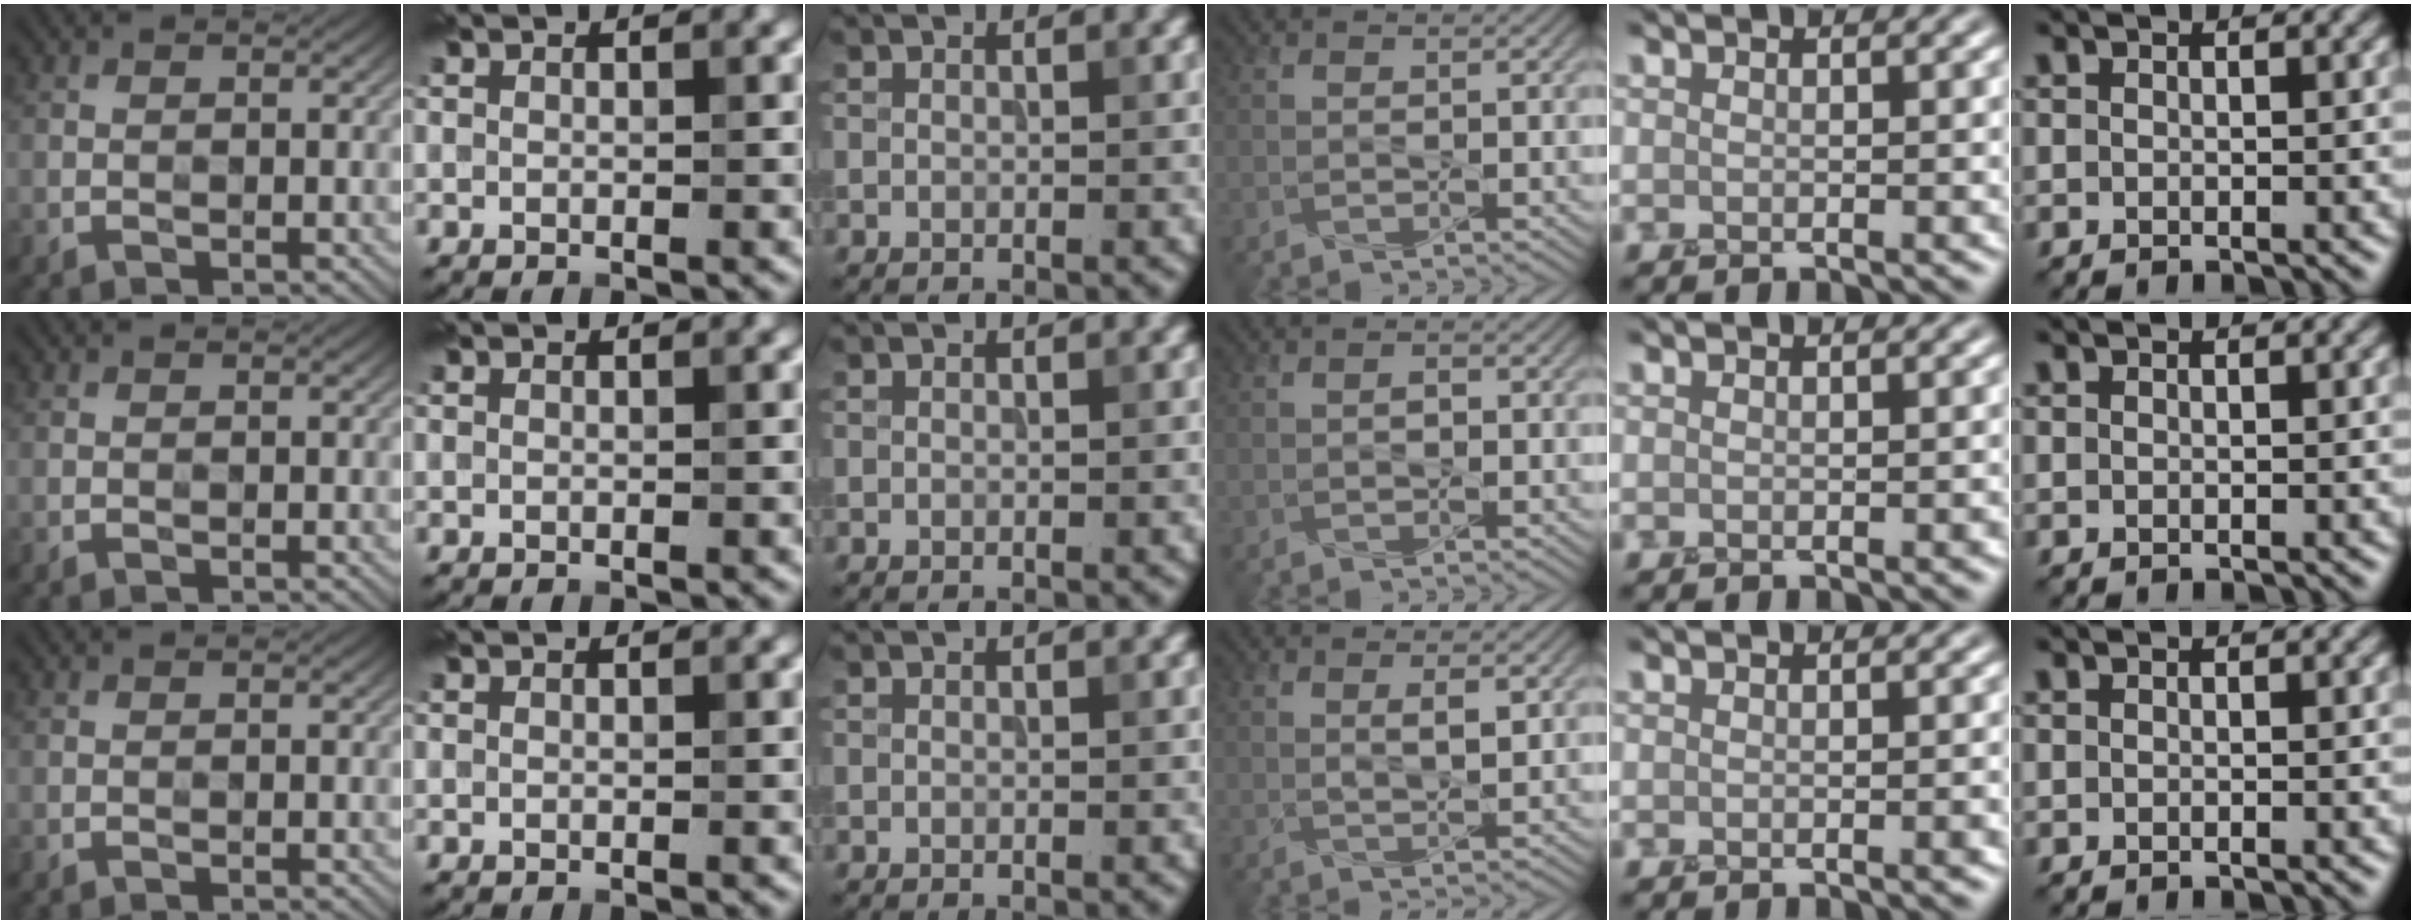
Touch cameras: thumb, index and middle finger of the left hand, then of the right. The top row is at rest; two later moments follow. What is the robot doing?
{"motion": "squeeze", "object": "air blower"}